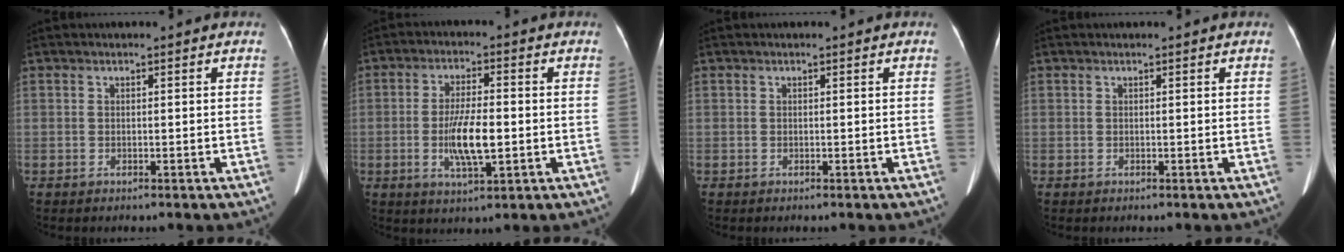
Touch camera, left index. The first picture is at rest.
{"total": 7.5, "force": [-1.4, 1.7, 7.2], "torque": [-0.140, -0.004, -0.024]}
{"total": 0.0}
{"total": 0.0}